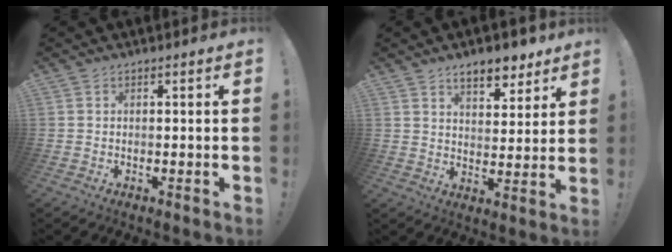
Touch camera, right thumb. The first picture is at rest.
{"total": 9.5, "force": [7.1, 4.0, 4.9], "torque": [-0.060, -0.041, 0.126]}